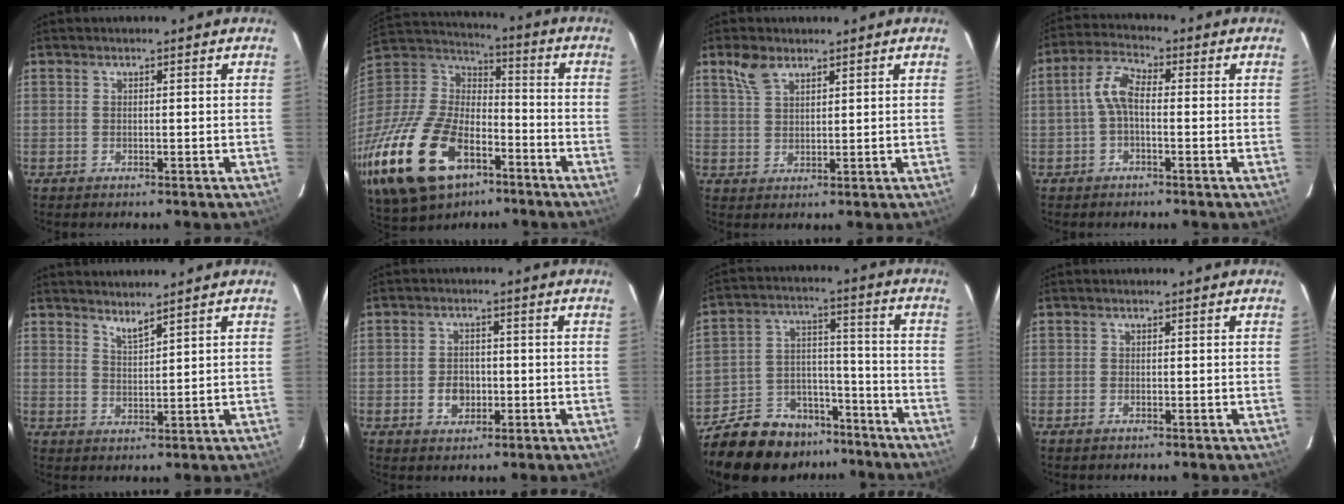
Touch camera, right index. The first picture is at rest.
{"total": 33.9, "force": [-17.2, 19.3, 21.9], "torque": [-0.512, -0.033, -0.285]}
{"total": 4.5, "force": [3.1, 2.3, 2.4], "torque": [-0.046, 0.009, 0.062]}
{"total": 5.1, "force": [-0.8, 2.3, 4.5], "torque": [-0.100, 0.020, -0.019]}
{"total": 2.7, "force": [2.4, 0.0, 1.1], "torque": [-0.021, -0.003, 0.041]}
{"total": 4.4, "force": [-1.1, 3.6, 2.3], "torque": [-0.043, 0.008, -0.013]}
{"total": 19.6, "force": [-15.1, 10.1, 7.3], "torque": [-0.176, 0.041, -0.220]}
{"total": 0.9, "force": [-0.6, 0.5, 0.4], "torque": [-0.009, -0.003, -0.013]}